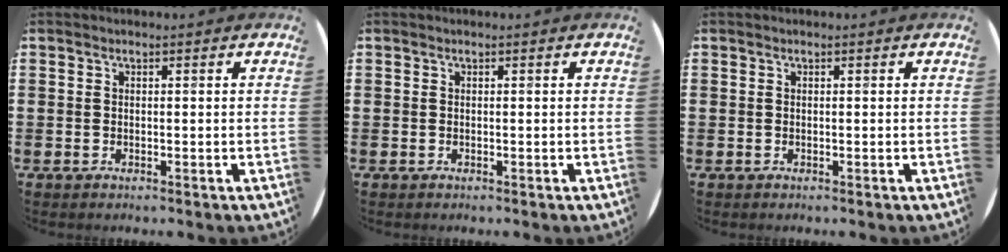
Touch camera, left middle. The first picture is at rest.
{"total": 0.0}
{"total": 0.0}